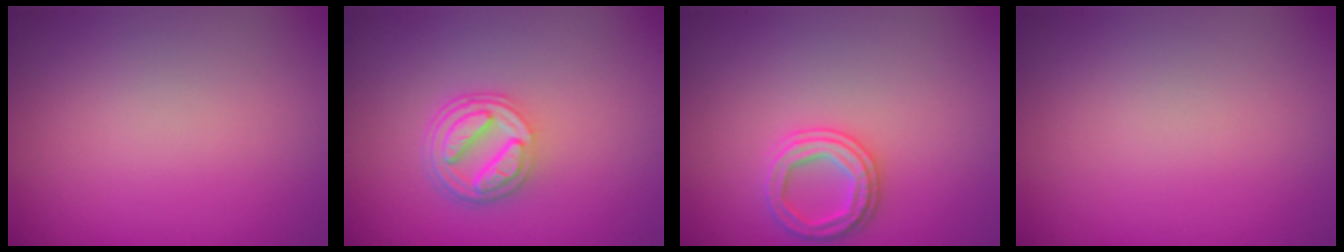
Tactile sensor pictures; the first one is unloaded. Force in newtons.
{"total": 4.5, "press": 3.3, "slide": 3.0}
{"total": 2.4, "press": 2.4, "slide": 0.1}
{"total": 0.0}